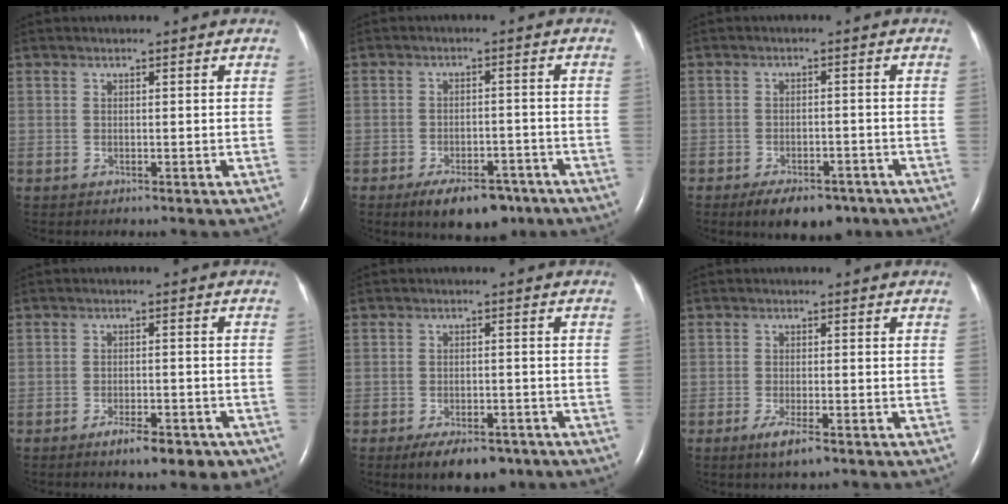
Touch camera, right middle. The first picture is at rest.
{"total": 9.0, "force": [-6.4, 4.0, 4.9], "torque": [-0.072, 0.000, -0.095]}
{"total": 7.9, "force": [-5.8, 3.5, 4.0], "torque": [-0.057, 0.001, -0.085]}
{"total": 6.3, "force": [-4.4, 2.0, 4.1], "torque": [-0.053, -0.002, -0.058]}
{"total": 7.6, "force": [-5.6, 3.1, 4.0], "torque": [-0.061, -0.001, -0.082]}
{"total": 3.6, "force": [-2.2, 0.5, 2.8], "torque": [-0.058, -0.008, -0.038]}